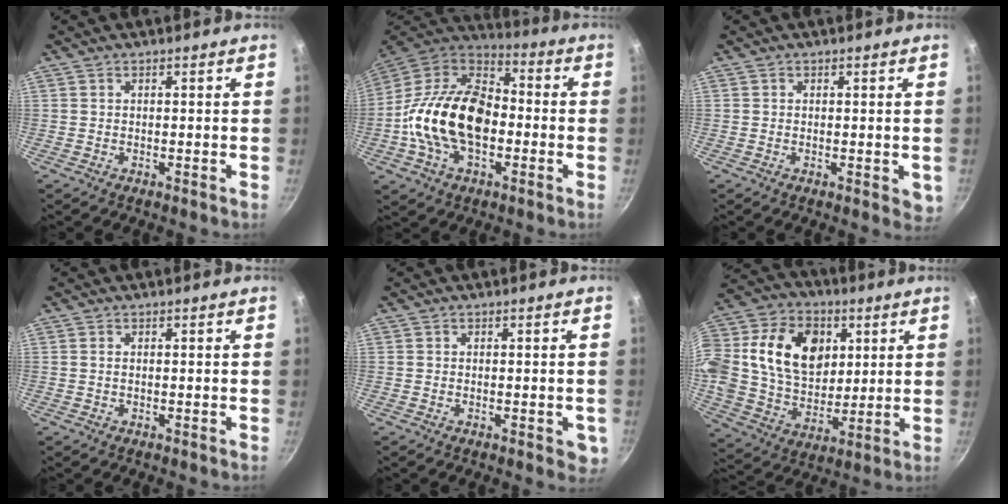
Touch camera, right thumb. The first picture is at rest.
{"total": 22.4, "force": [-3.2, 14.4, 16.9], "torque": [-0.283, 0.040, -0.073]}
{"total": 2.4, "force": [-0.1, 1.4, 1.9], "torque": [-0.019, -0.005, -0.002]}
{"total": 0.5, "force": [0.1, 0.3, 0.4], "torque": [-0.009, 0.001, 0.001]}
{"total": 3.3, "force": [-0.9, 1.6, 2.7], "torque": [-0.023, -0.003, -0.011]}
{"total": 27.3, "force": [6.7, 20.0, 17.3], "torque": [-0.335, 0.020, 0.118]}